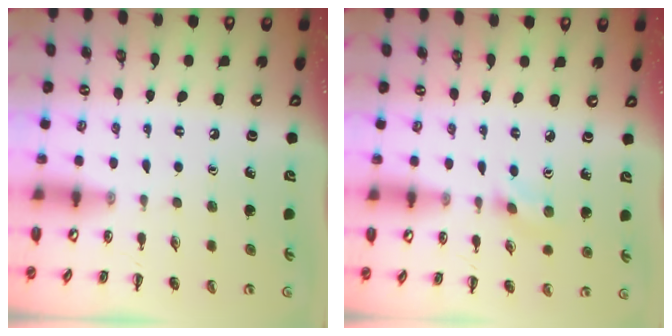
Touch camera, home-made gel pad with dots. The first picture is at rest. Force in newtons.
{"total": 1.4, "press": 1.3, "slide": 0.5}